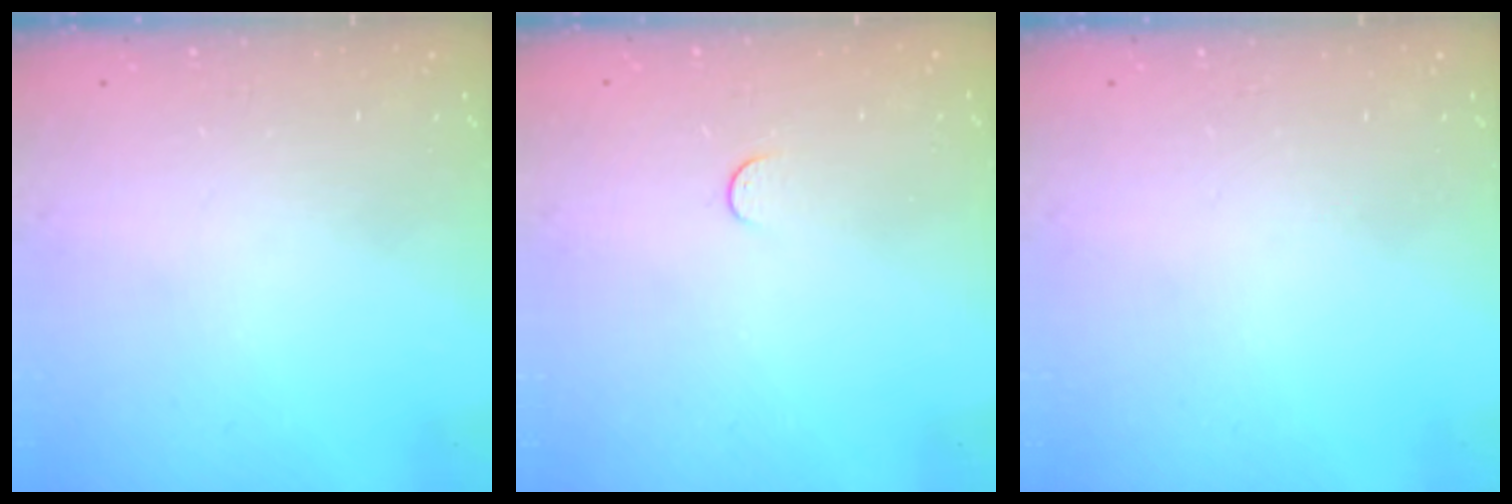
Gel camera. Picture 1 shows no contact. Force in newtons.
{"total": 3.0, "press": 3.0, "slide": 0.3}
{"total": 0.0}